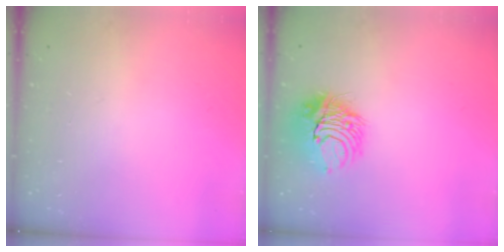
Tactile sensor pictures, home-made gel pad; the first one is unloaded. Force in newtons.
{"total": 10.0, "press": 10.0, "slide": 0.2}